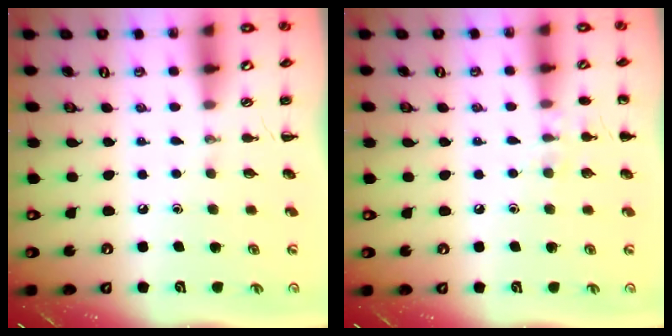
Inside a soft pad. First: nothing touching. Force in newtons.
{"total": 6.9, "press": 6.5, "slide": 2.0}